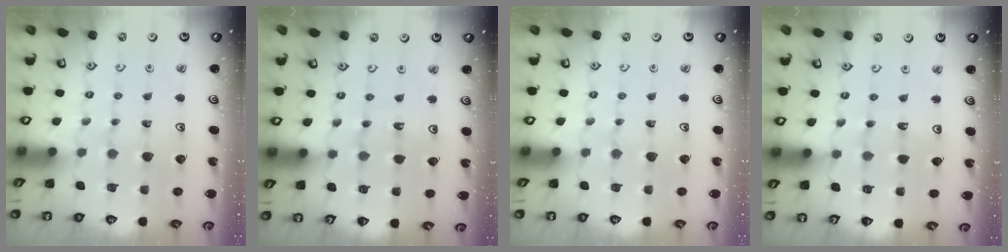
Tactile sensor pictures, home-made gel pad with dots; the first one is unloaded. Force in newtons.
{"total": 3.9, "press": 3.8, "slide": 0.4}
{"total": 0.0}
{"total": 3.9, "press": 3.8, "slide": 0.4}